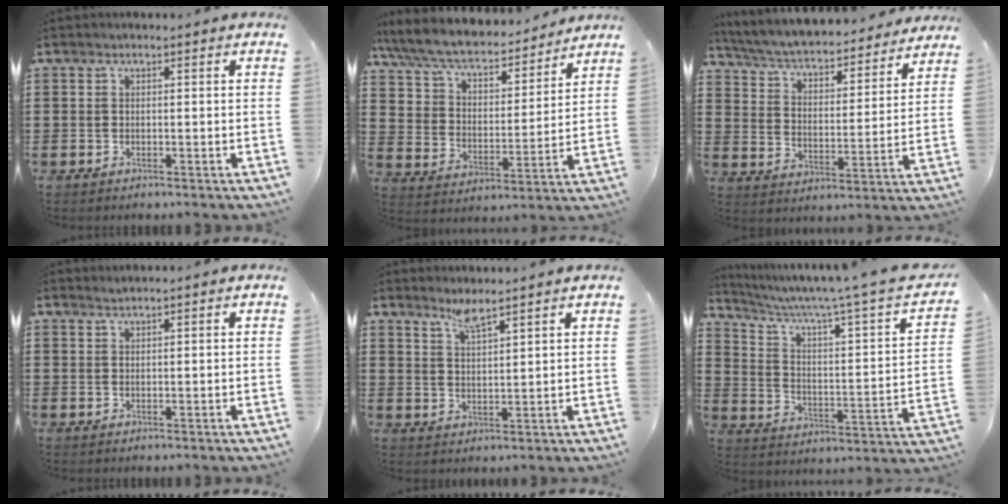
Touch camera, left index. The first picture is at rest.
{"total": 7.2, "force": [6.6, 1.8, 2.4], "torque": [-0.080, -0.042, 0.113]}
{"total": 4.8, "force": [4.6, 0.2, 1.3], "torque": [-0.050, -0.039, 0.071]}
{"total": 0.7, "force": [0.7, -0.1, 0.2], "torque": [-0.004, -0.002, 0.014]}
{"total": 3.4, "force": [3.0, -0.2, 1.5], "torque": [-0.038, -0.006, 0.055]}
{"total": 5.3, "force": [3.8, -0.1, 3.6], "torque": [-0.085, -0.037, 0.055]}